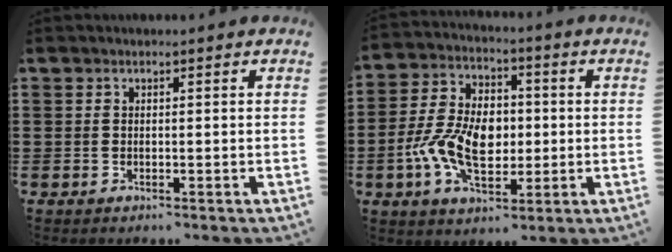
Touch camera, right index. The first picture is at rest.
{"total": 9.9, "force": [-1.4, 6.6, 7.3], "torque": [-0.153, 0.010, -0.027]}